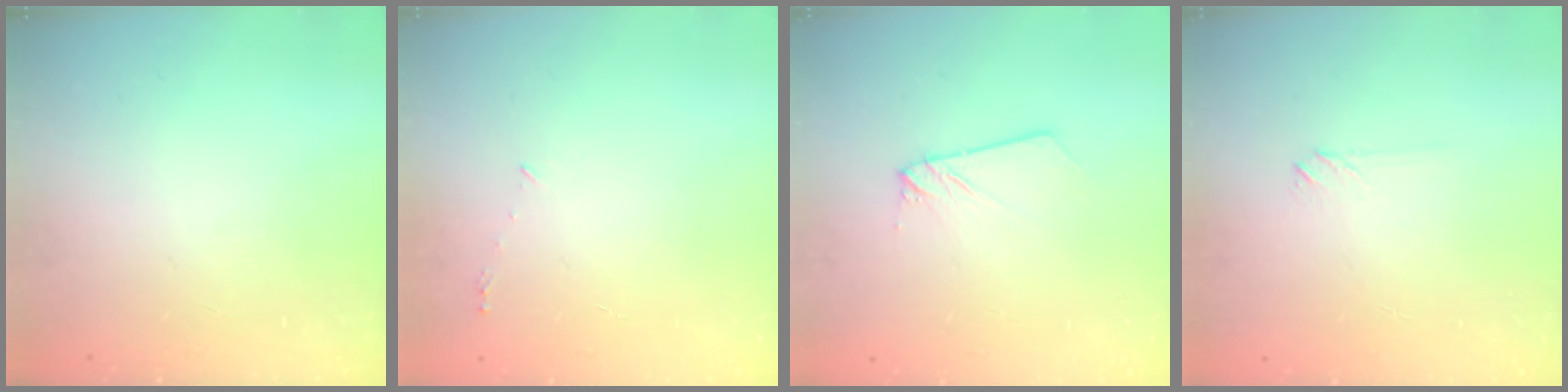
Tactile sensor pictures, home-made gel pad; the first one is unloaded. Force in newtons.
{"total": 3.2, "press": 3.2, "slide": 0.2}
{"total": 2.3, "press": 2.3, "slide": 0.1}
{"total": 2.0, "press": 2.0, "slide": 0.3}